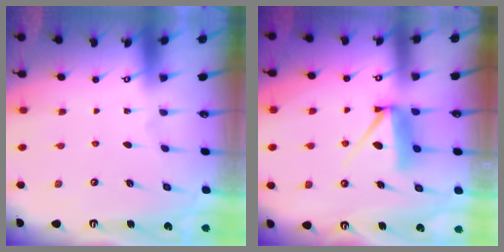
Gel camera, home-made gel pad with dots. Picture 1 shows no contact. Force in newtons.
{"total": 8.7, "press": 8.6, "slide": 0.5}